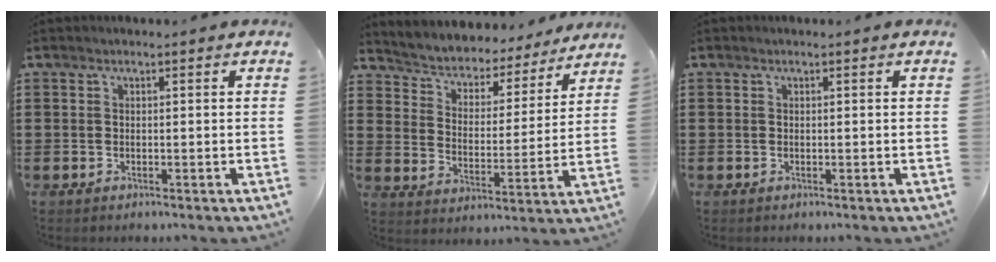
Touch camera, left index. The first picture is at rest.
{"total": 3.9, "force": [3.8, 0.9, -0.3], "torque": [-0.023, -0.037, 0.058]}
{"total": 0.0}